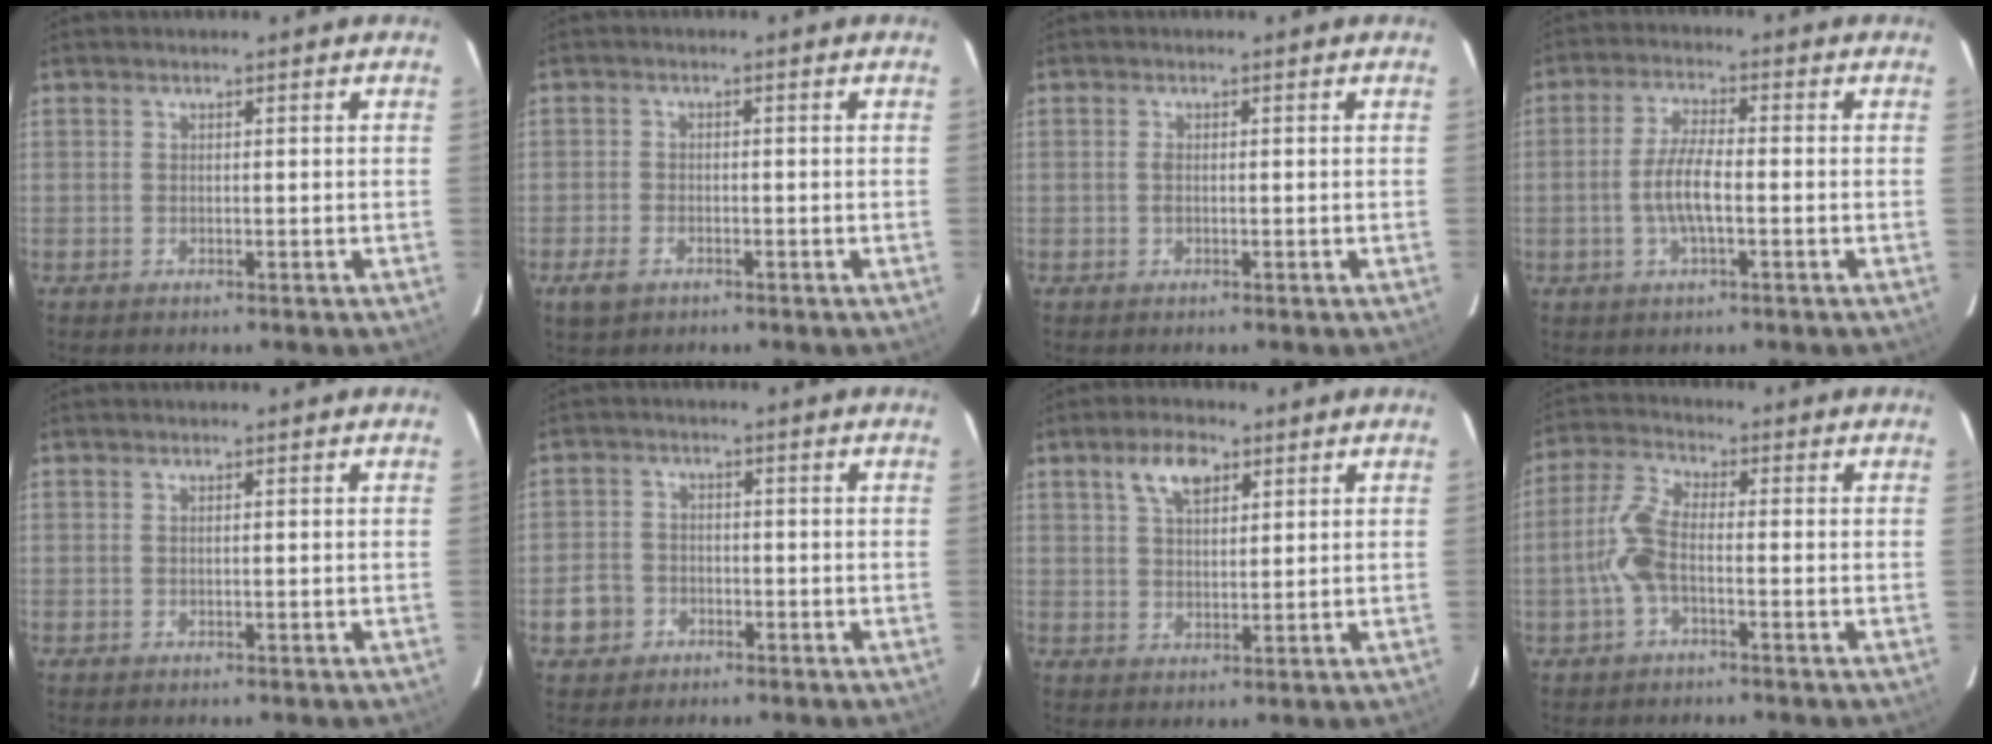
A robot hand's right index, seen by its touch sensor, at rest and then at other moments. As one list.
[{"total": 3.9, "force": [-2.3, 2.4, 2.0], "torque": [-0.051, -0.004, -0.040]}, {"total": 0.9, "force": [-0.1, 0.6, 0.6], "torque": [-0.011, 0.001, -0.003]}, {"total": 6.6, "force": [-1.4, 1.8, 6.1], "torque": [-0.125, 0.004, -0.028]}, {"total": 0.0}, {"total": 5.1, "force": [-2.3, 4.4, 1.1], "torque": [-0.030, 0.018, -0.037]}, {"total": 6.1, "force": [3.3, 3.0, 4.2], "torque": [-0.074, 0.013, 0.060]}, {"total": 6.9, "force": [-1.9, 2.7, 6.0], "torque": [-0.139, 0.011, -0.041]}]